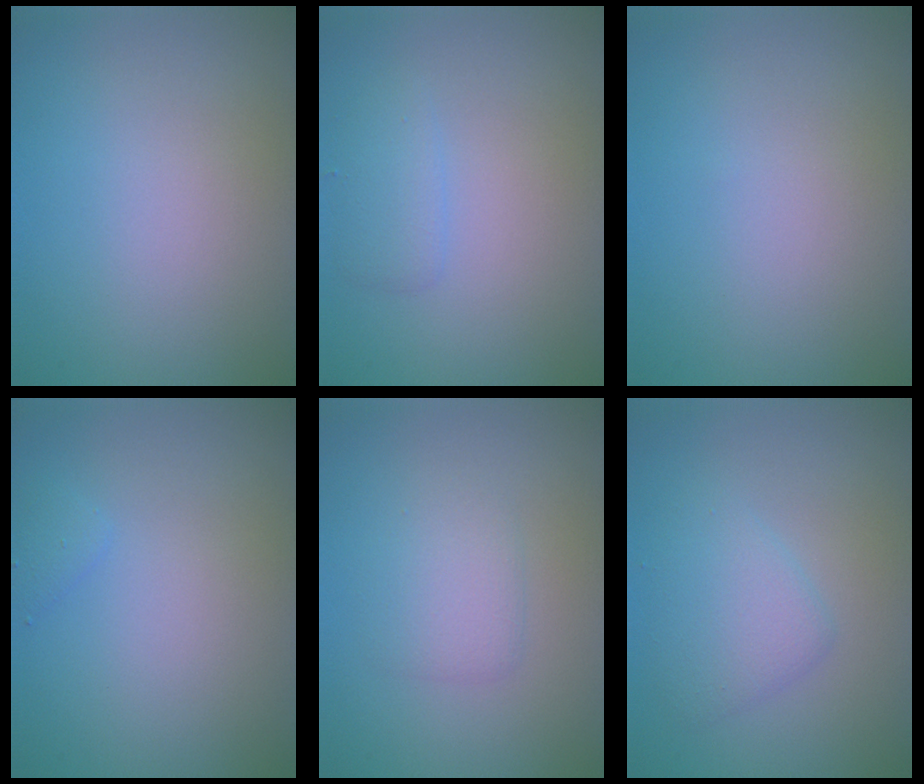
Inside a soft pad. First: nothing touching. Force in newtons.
{"total": 1.6, "press": 1.6, "slide": 0.0}
{"total": 0.0}
{"total": 0.8, "press": 0.8, "slide": 0.0}
{"total": 2.0, "press": 2.0, "slide": 0.2}
{"total": 2.8, "press": 2.8, "slide": 0.2}